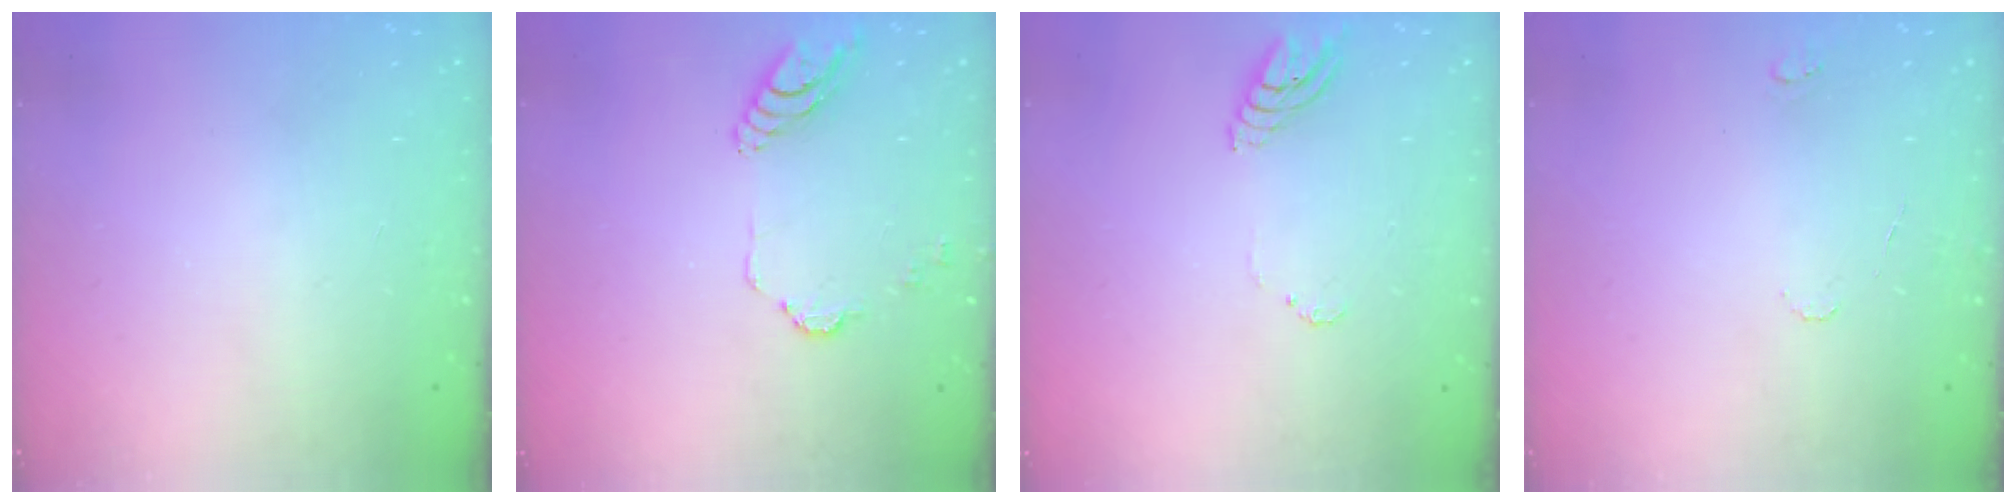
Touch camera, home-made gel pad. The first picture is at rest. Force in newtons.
{"total": 10.1, "press": 10.1, "slide": 1.0}
{"total": 5.9, "press": 5.9, "slide": 0.4}
{"total": 4.4, "press": 4.4, "slide": 0.5}